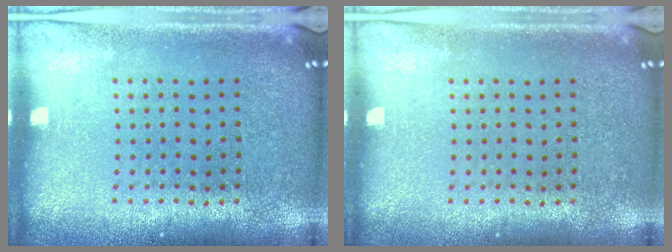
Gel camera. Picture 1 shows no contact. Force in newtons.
{"total": 0.0}